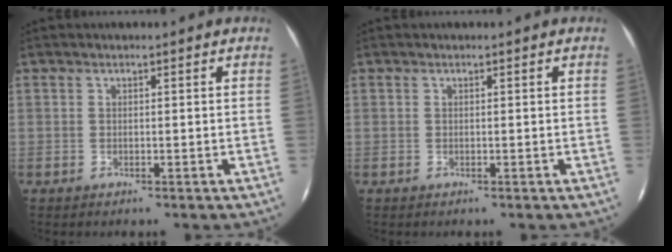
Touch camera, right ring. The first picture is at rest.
{"total": 0.0}